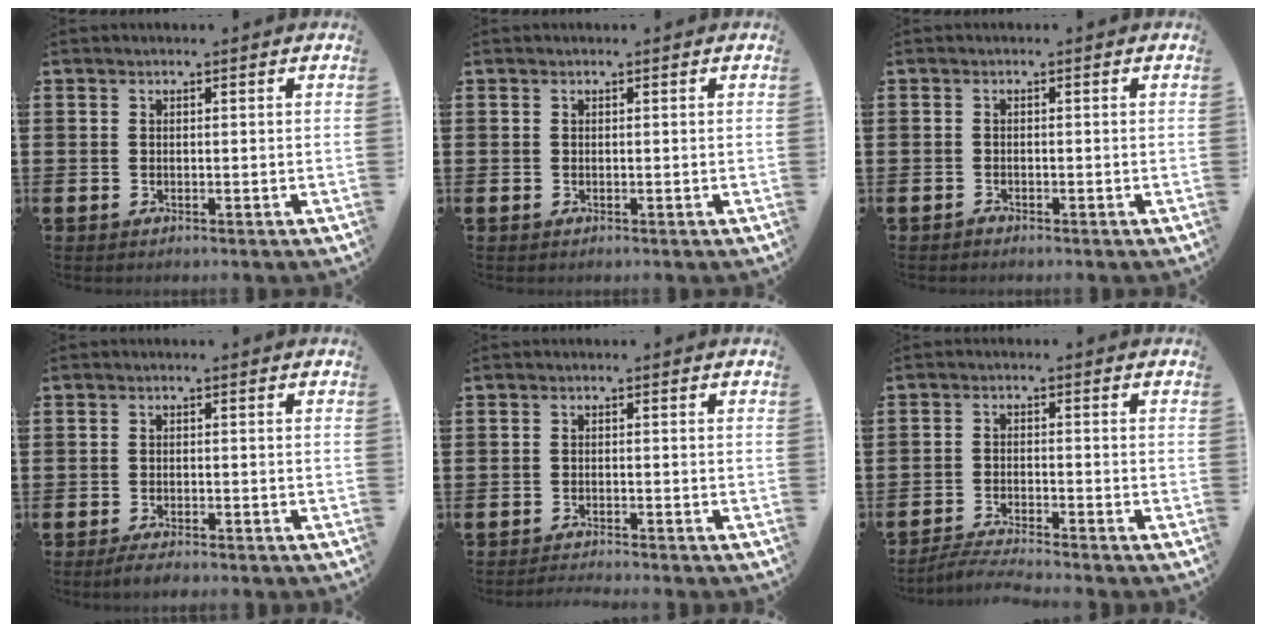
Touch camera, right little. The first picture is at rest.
{"total": 0.0}
{"total": 0.6, "force": [-0.6, 0.1, 0.0], "torque": [-0.001, -0.002, -0.012]}
{"total": 1.5, "force": [-1.2, 0.2, 0.8], "torque": [-0.016, 0.003, -0.024]}
{"total": 1.3, "force": [-1.3, -0.2, 0.1], "torque": [-0.003, 0.002, -0.026]}
{"total": 3.0, "force": [-2.9, -0.3, 0.7], "torque": [-0.010, 0.001, -0.057]}